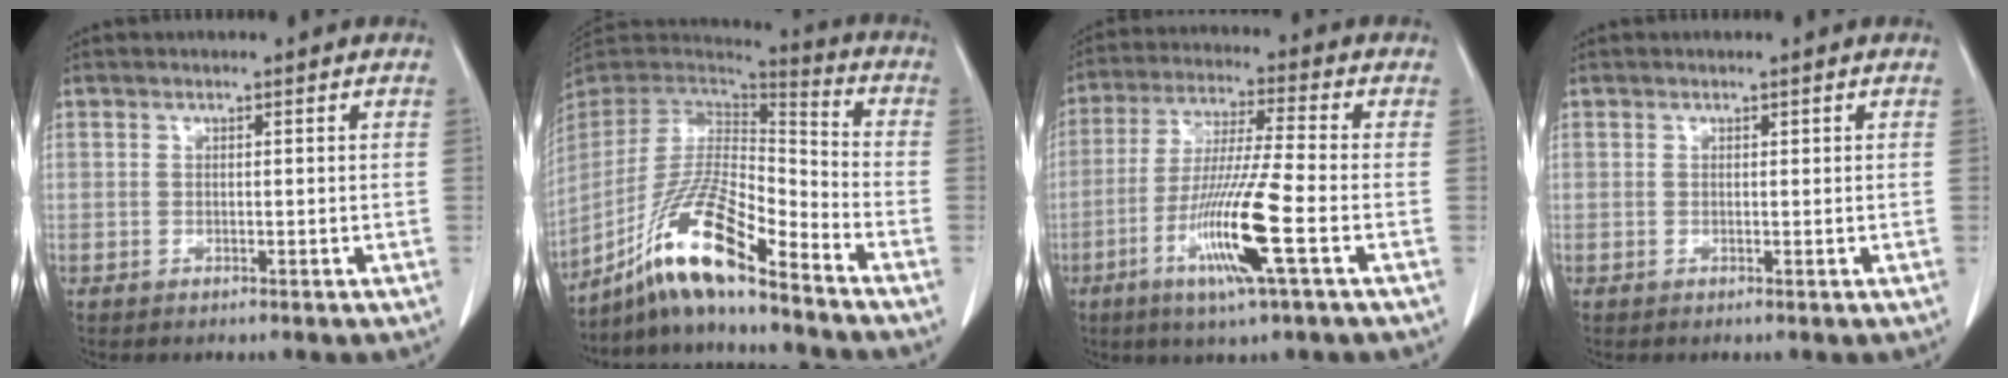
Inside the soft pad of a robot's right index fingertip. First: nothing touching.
{"total": 14.9, "force": [-10.4, 1.5, 10.5], "torque": [-0.200, 0.003, -0.190]}
{"total": 12.8, "force": [-4.7, -0.6, 11.9], "torque": [-0.235, -0.021, -0.092]}
{"total": 0.0}